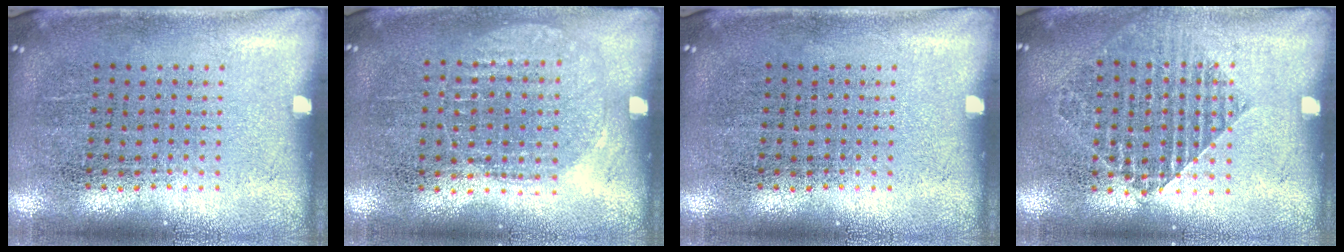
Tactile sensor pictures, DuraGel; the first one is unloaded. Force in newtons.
{"total": 1.0, "press": 0.9, "slide": 0.3}
{"total": 0.0}
{"total": 1.3, "press": 1.2, "slide": 0.4}